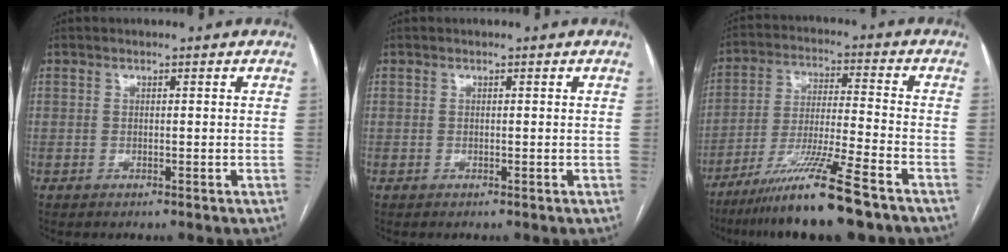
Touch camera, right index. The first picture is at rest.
{"total": 0.0}
{"total": 14.1, "force": [-10.0, -0.7, 9.9], "torque": [-0.186, -0.035, -0.177]}